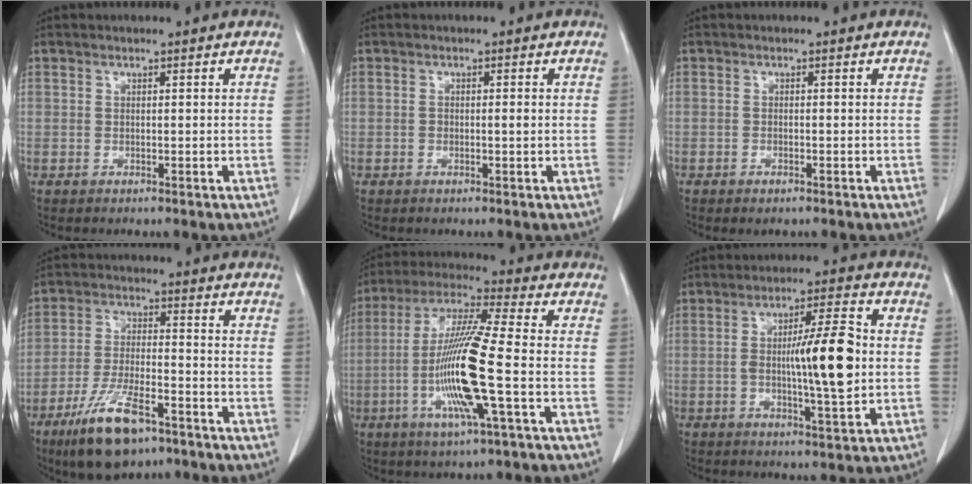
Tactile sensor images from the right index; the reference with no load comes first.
{"total": 1.0, "force": [-0.1, 0.4, 0.9], "torque": [-0.014, 0.001, -0.001]}
{"total": 1.0, "force": [-0.6, 0.3, 0.7], "torque": [-0.015, -0.002, -0.004]}
{"total": 11.6, "force": [-7.4, 3.4, 8.3], "torque": [-0.169, -0.016, -0.129]}
{"total": 14.7, "force": [-3.3, 0.0, 14.3], "torque": [-0.293, -0.010, -0.072]}
{"total": 11.0, "force": [-0.3, 1.5, 10.9], "torque": [-0.176, 0.006, -0.006]}